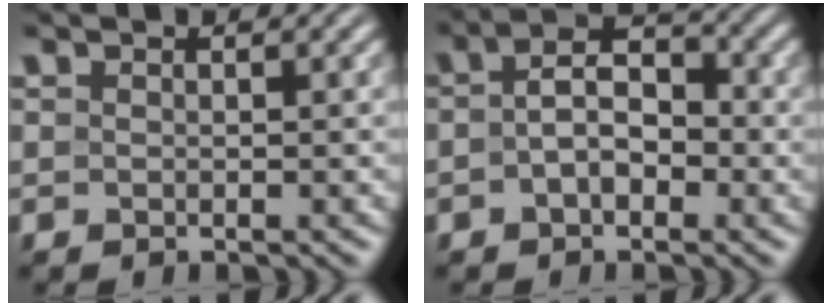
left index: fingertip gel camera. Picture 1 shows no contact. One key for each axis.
{"total": 4.0, "fx": -0.5, "fy": 2.5, "fz": 3.0, "tx": -0.049, "ty": 0.007, "tz": -0.018}